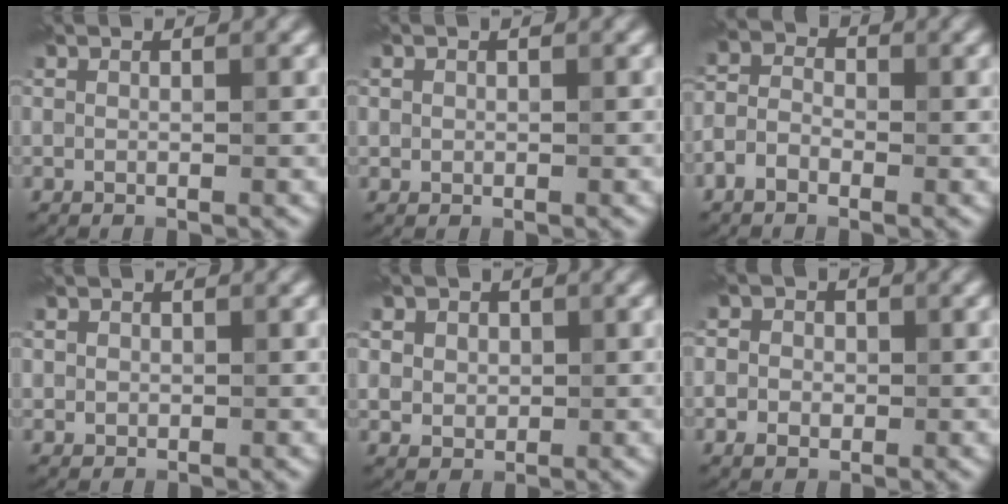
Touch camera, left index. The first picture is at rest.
{"total": 0.6, "force": [0.1, 0.6, 0.0], "torque": [0.006, -0.003, 0.001]}
{"total": 2.7, "force": [-1.4, 1.8, 1.4], "torque": [-0.028, 0.005, -0.040]}
{"total": 1.1, "force": [0.2, 1.1, 0.2], "torque": [0.008, -0.005, 0.003]}
{"total": 4.9, "force": [1.7, 3.9, 2.3], "torque": [-0.050, 0.019, 0.014]}
{"total": 3.5, "force": [0.2, 3.2, 1.5], "torque": [-0.004, 0.007, -0.022]}